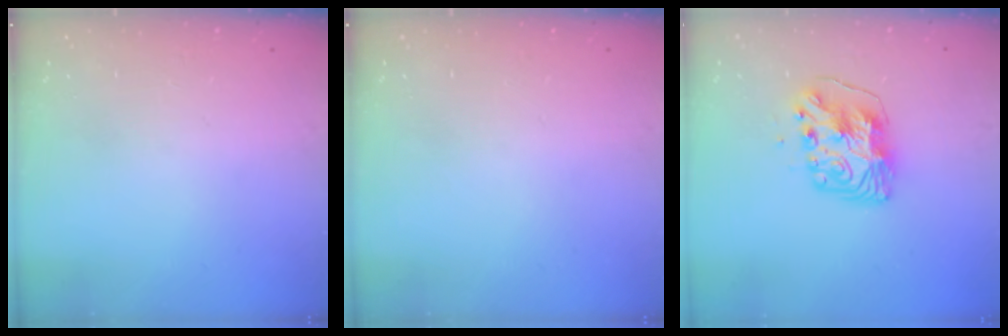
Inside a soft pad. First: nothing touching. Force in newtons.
{"total": 0.0}
{"total": 9.2, "press": 9.1, "slide": 1.1}